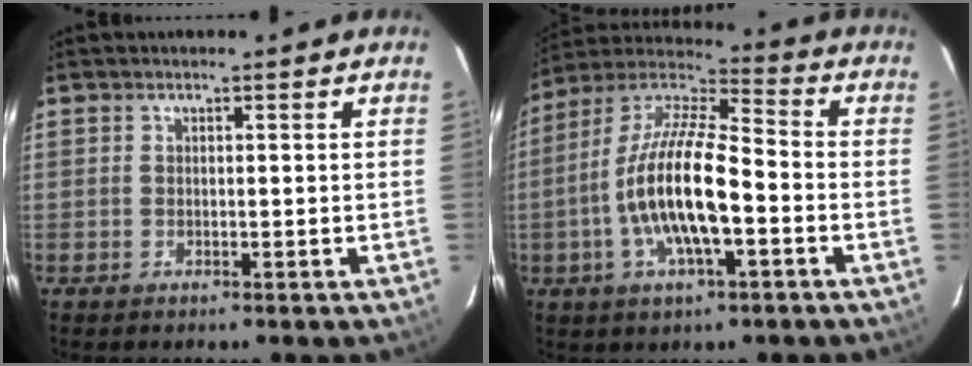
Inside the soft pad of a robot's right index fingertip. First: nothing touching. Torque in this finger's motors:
{"motor_torque": [1.73, -0.41, 1.05, 0.21]}